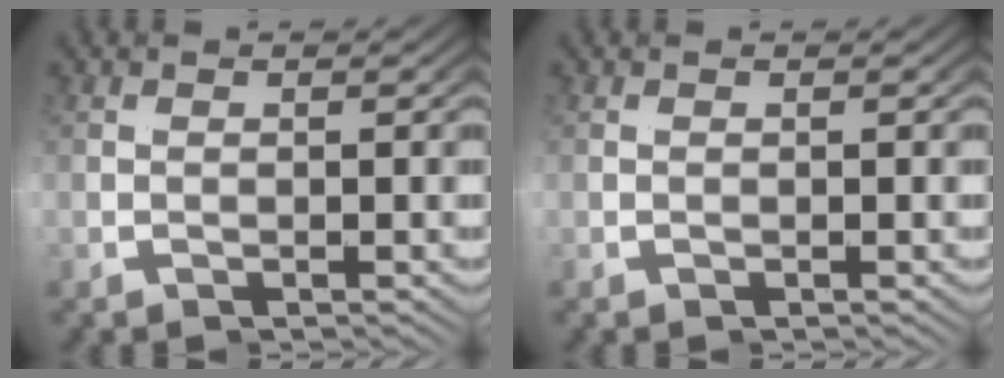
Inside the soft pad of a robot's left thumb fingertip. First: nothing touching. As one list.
[{"total": 0.0}]